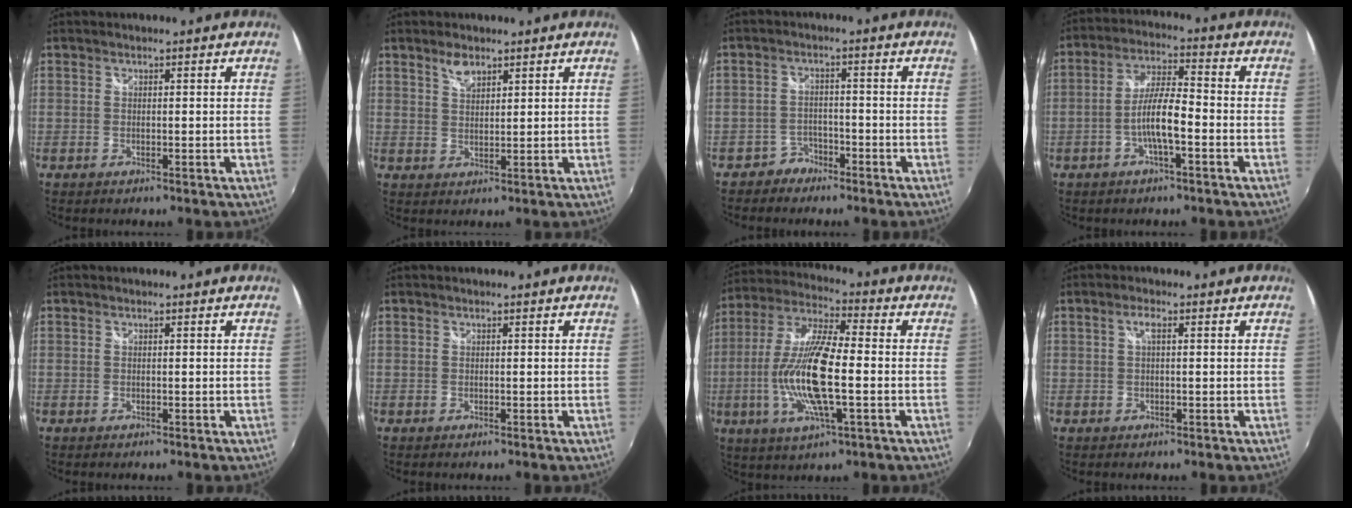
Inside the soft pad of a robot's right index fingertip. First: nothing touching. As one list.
[{"total": 3.3, "force": [2.4, 1.4, 1.8], "torque": [-0.031, 0.003, 0.043]}, {"total": 3.7, "force": [-3.0, 2.3, -0.2], "torque": [-0.002, 0.012, -0.055]}, {"total": 7.5, "force": [-2.8, 1.2, 6.9], "torque": [-0.139, 0.007, -0.051]}, {"total": 0.0}, {"total": 0.0}, {"total": 16.5, "force": [-2.9, 3.6, 15.8], "torque": [-0.317, -0.008, -0.059]}, {"total": 1.7, "force": [0.3, 0.3, 1.6], "torque": [-0.030, 0.005, 0.003]}]